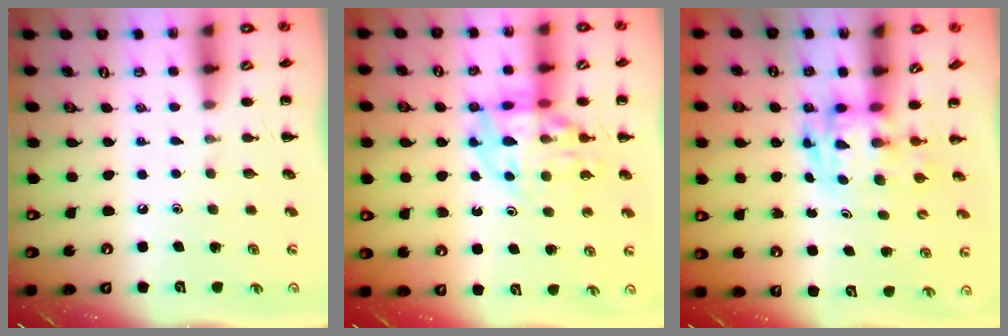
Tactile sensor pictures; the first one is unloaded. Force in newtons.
{"total": 14.7, "press": 14.4, "slide": 3.1}
{"total": 3.4, "press": 3.4, "slide": 0.6}